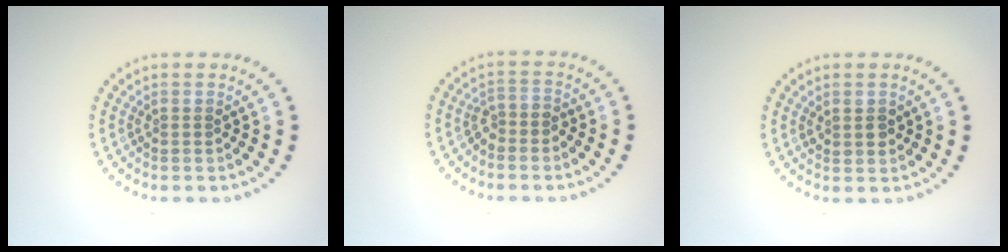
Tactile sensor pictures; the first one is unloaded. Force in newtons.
{"total": 1.6, "press": 1.2, "slide": 1.0}
{"total": 1.4, "press": 1.4, "slide": 0.4}